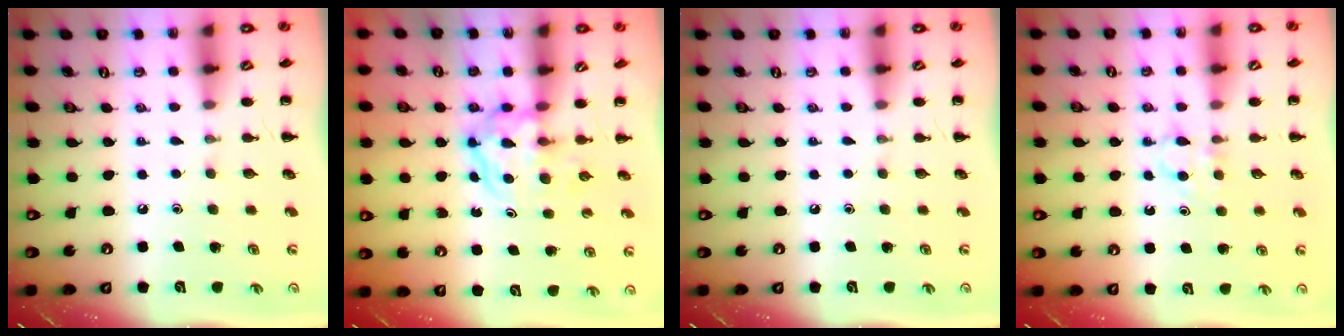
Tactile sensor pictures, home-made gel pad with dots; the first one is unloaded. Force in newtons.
{"total": 3.9, "press": 3.9, "slide": 0.4}
{"total": 0.0}
{"total": 3.5, "press": 3.3, "slide": 1.1}